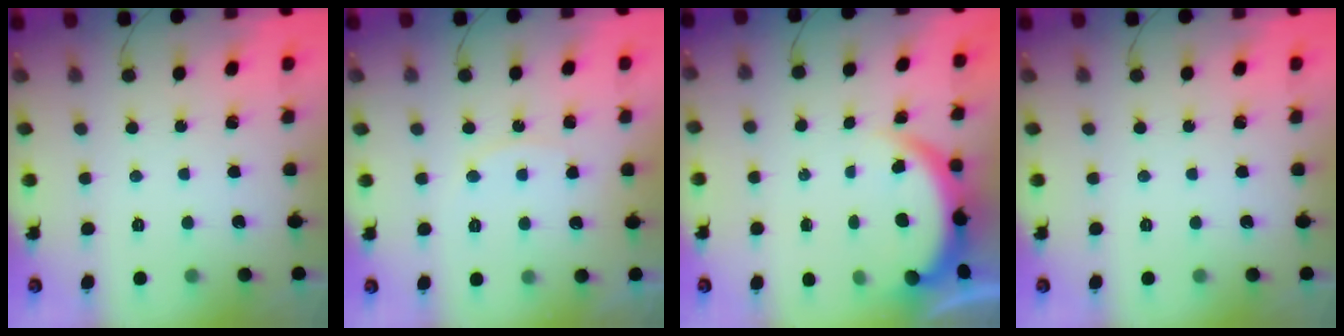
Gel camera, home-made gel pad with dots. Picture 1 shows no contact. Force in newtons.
{"total": 5.2, "press": 5.2, "slide": 0.5}
{"total": 3.9, "press": 3.9, "slide": 0.2}
{"total": 0.0}